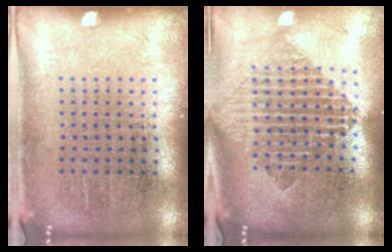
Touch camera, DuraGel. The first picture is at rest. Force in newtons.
{"total": 1.9, "press": 1.6, "slide": 1.1}